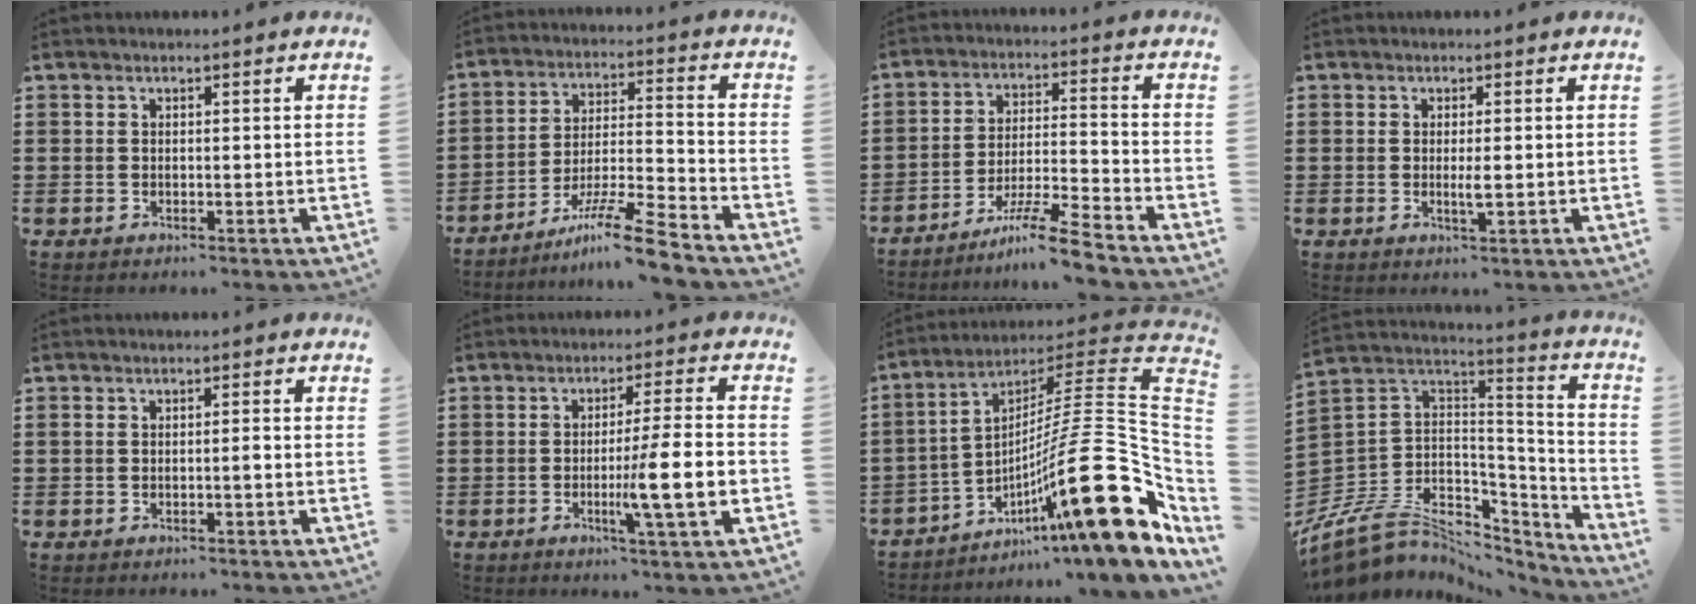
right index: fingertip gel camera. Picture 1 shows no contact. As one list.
[{"total": 10.4, "force": [-8.4, 0.0, 6.1], "torque": [-0.104, 0.015, -0.162]}, {"total": 8.2, "force": [-7.0, -0.3, 4.4], "torque": [-0.083, -0.002, -0.135]}, {"total": 2.1, "force": [-0.1, 0.3, 2.1], "torque": [-0.039, -0.004, -0.002]}, {"total": 1.2, "force": [-0.3, 0.3, 1.1], "torque": [-0.023, 0.001, -0.006]}, {"total": 9.8, "force": [-2.3, 0.2, 9.5], "torque": [-0.148, -0.014, -0.041]}, {"total": 23.7, "force": [-7.0, 4.8, 22.2], "torque": [-0.347, -0.013, -0.120]}, {"total": 8.1, "force": [-4.0, 6.1, 3.5], "torque": [-0.103, -0.010, -0.074]}]